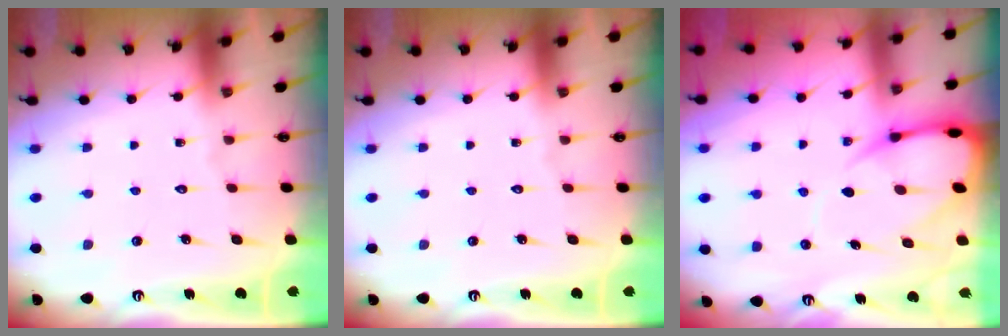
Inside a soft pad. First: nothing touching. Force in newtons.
{"total": 0.0}
{"total": 9.5, "press": 9.4, "slide": 0.9}